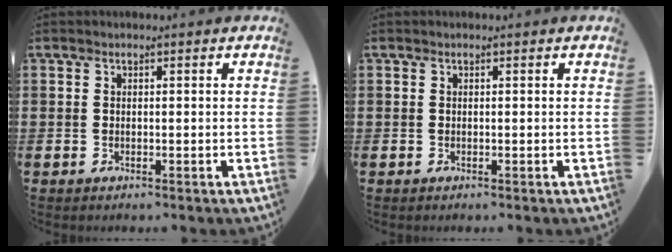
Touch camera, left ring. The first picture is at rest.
{"total": 0.0}